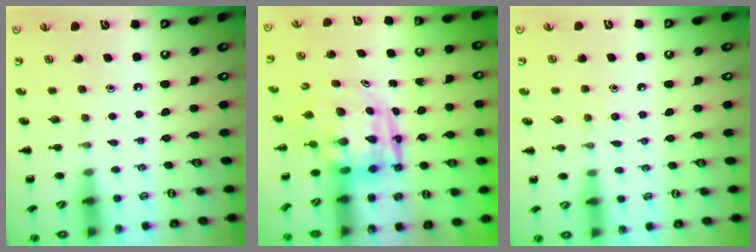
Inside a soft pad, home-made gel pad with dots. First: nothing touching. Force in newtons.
{"total": 5.3, "press": 5.1, "slide": 1.4}
{"total": 3.7, "press": 3.5, "slide": 1.2}